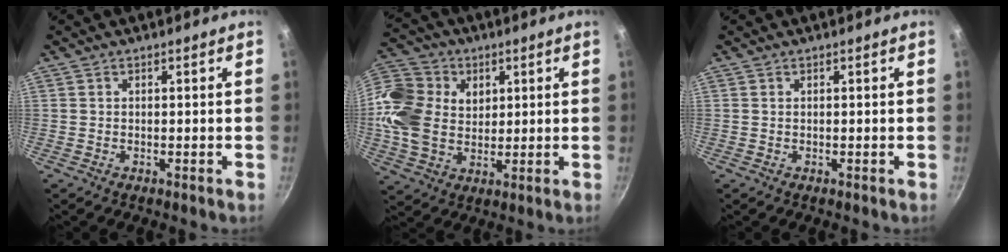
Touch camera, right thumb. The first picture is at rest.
{"total": 17.3, "force": [4.1, 13.6, 9.8], "torque": [-0.200, 0.002, 0.072]}
{"total": 0.0}